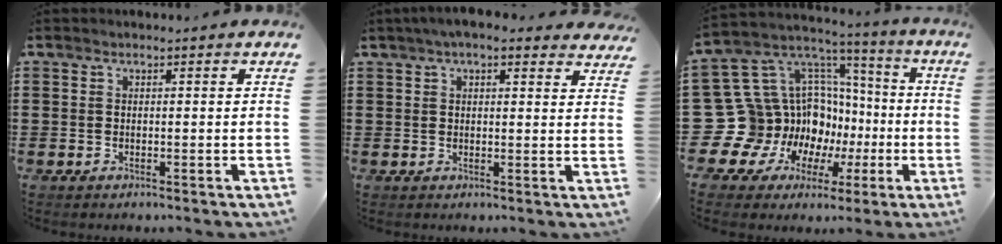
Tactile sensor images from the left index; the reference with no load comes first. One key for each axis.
{"total": 3.2, "fx": 2.2, "fy": 0.6, "fz": 2.2, "tx": -0.050, "ty": 0.005, "tz": 0.039}
{"total": 16.4, "fx": -2.5, "fy": 14.9, "fz": 6.3, "tx": -0.182, "ty": -0.044, "tz": 0.006}